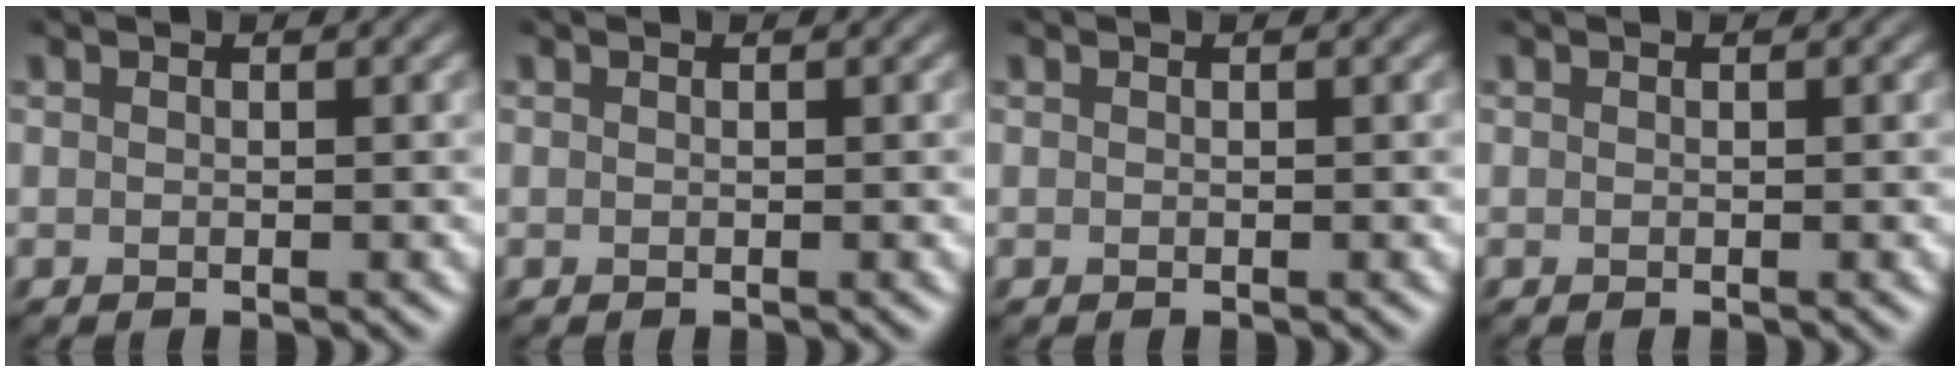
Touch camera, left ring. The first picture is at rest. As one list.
[{"total": 0.0}, {"total": 0.0}, {"total": 0.0}]